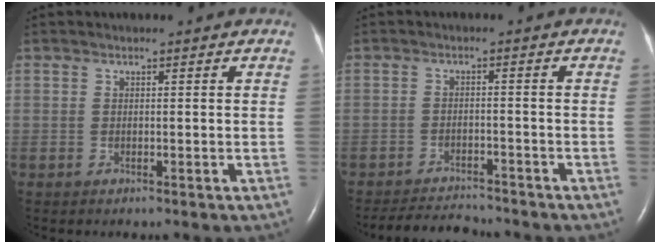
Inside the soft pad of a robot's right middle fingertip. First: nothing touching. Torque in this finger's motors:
{"motor_torque": [0.13, -0.16, -0.01, -0.01]}